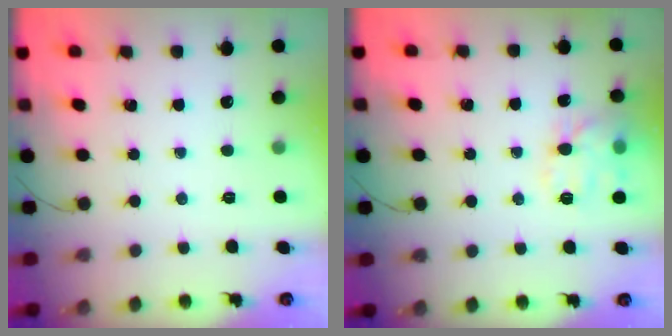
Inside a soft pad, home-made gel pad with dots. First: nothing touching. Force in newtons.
{"total": 12.1, "press": 12.0, "slide": 0.8}